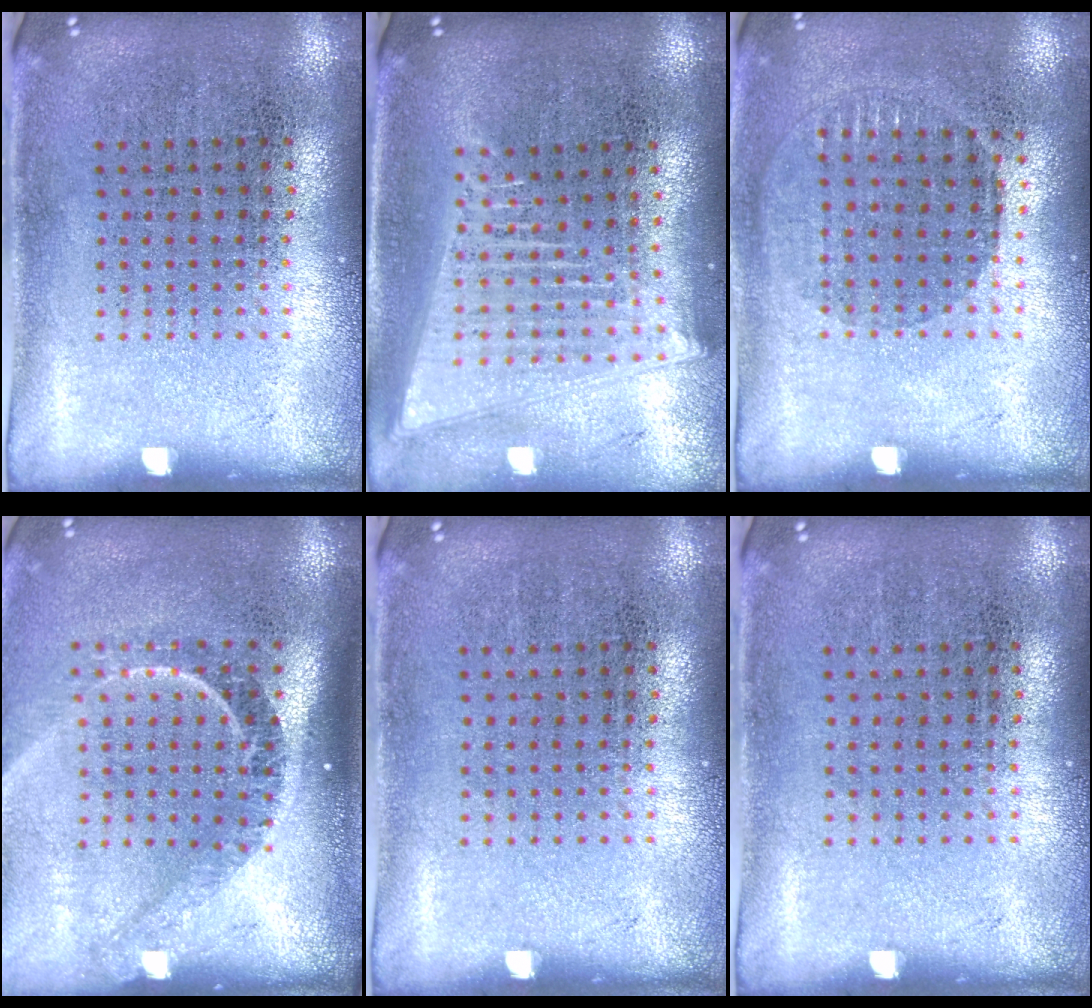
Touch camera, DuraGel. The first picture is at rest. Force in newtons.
{"total": 2.1, "press": 1.8, "slide": 1.0}
{"total": 1.0, "press": 0.9, "slide": 0.4}
{"total": 2.2, "press": 1.6, "slide": 1.6}
{"total": 0.0}
{"total": 0.0}